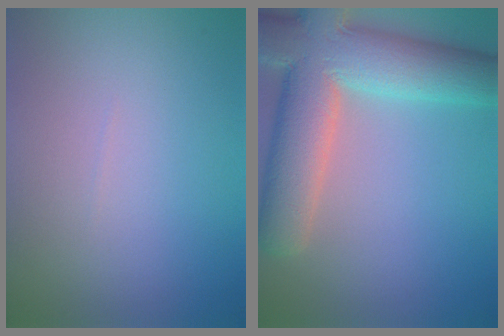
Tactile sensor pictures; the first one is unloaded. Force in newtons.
{"total": 12.0, "press": 11.9, "slide": 1.0}